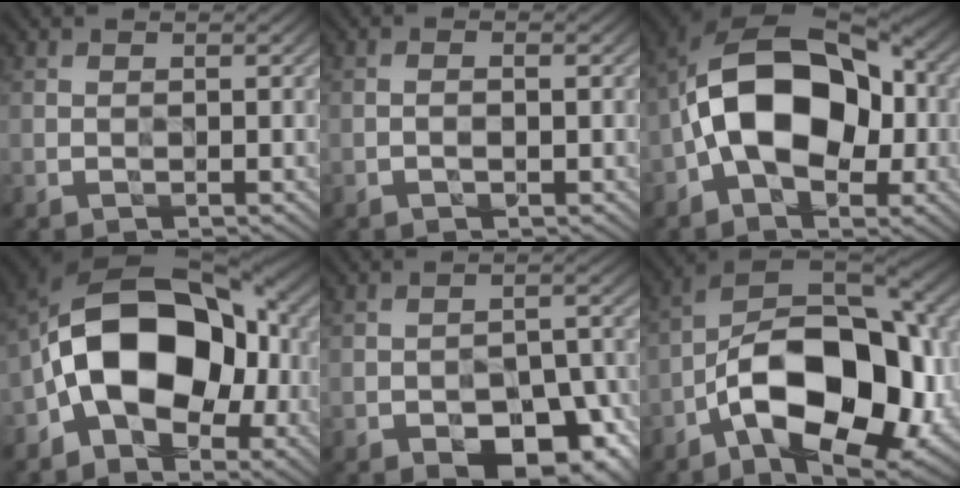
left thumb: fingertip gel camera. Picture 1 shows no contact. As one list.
[{"total": 1.1, "force": [-0.4, 0.4, 1.0], "torque": [-0.017, 0.003, -0.007]}, {"total": 14.0, "force": [-1.4, 8.9, 10.7], "torque": [-0.172, 0.024, -0.039]}, {"total": 14.6, "force": [-2.9, 9.5, 10.8], "torque": [-0.157, 0.012, -0.064]}, {"total": 12.1, "force": [-7.5, 5.8, 7.4], "torque": [-0.098, -0.003, -0.100]}, {"total": 18.3, "force": [-5.7, 9.5, 14.5], "torque": [-0.234, -0.006, -0.105]}]